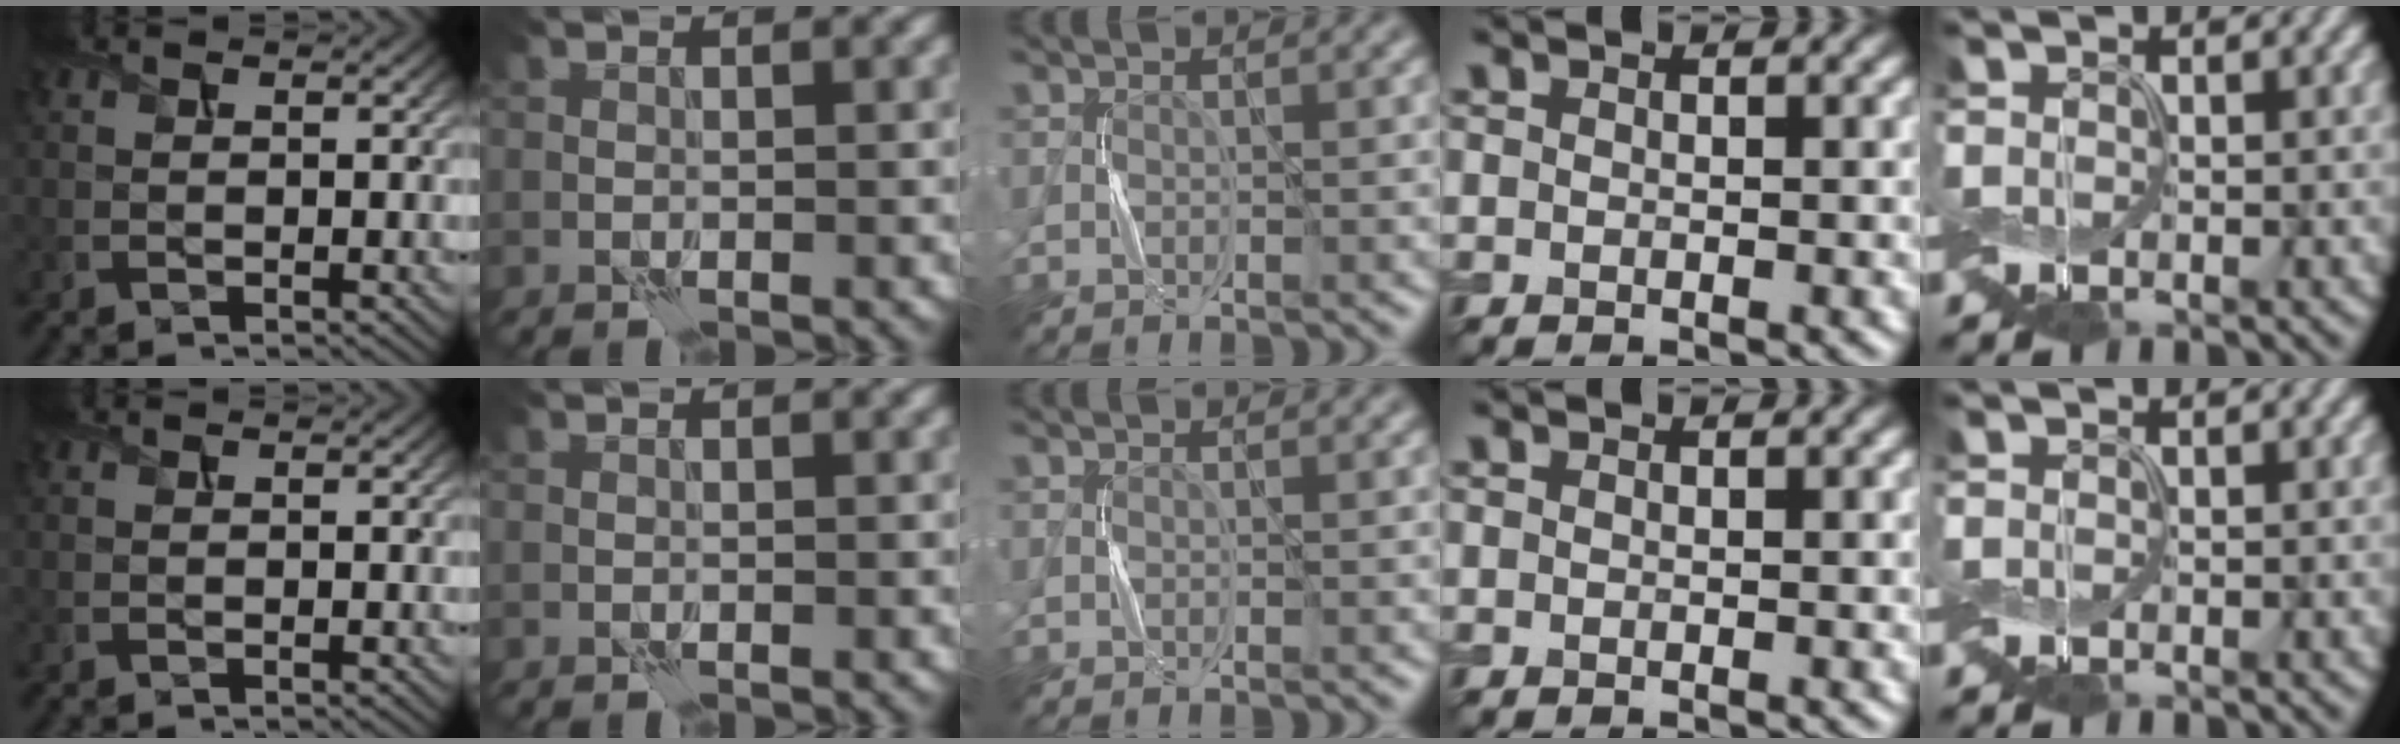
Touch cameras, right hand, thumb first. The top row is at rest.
{}